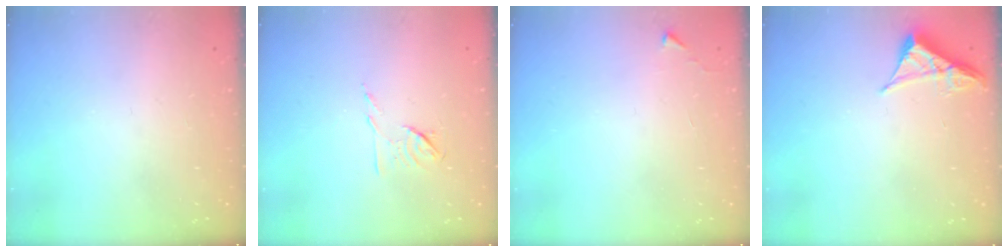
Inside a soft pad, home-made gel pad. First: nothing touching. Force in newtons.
{"total": 6.4, "press": 6.3, "slide": 1.2}
{"total": 2.7, "press": 2.6, "slide": 0.4}
{"total": 4.8, "press": 4.8, "slide": 0.7}